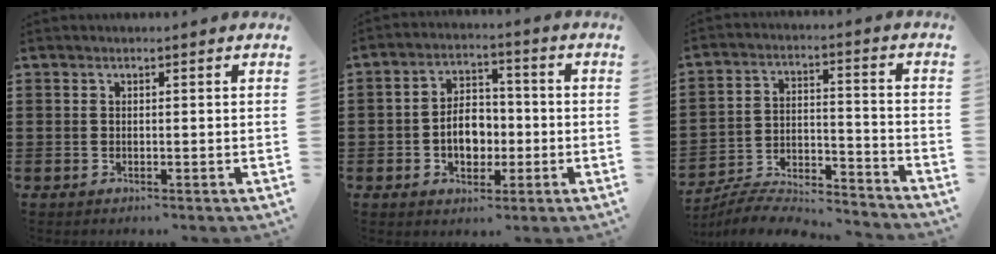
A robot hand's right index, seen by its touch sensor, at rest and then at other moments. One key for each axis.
{"total": 6.3, "fx": -1.4, "fy": 4.2, "fz": 4.5, "tx": -0.067, "ty": -0.001, "tz": -0.032}
{"total": 6.3, "fx": -6.2, "fy": 0.7, "fz": 1.2, "tx": -0.029, "ty": 0.000, "tz": -0.126}